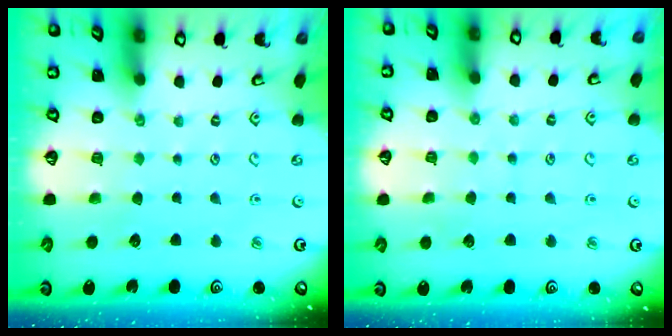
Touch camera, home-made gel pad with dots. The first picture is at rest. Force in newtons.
{"total": 4.3, "press": 4.3, "slide": 0.3}